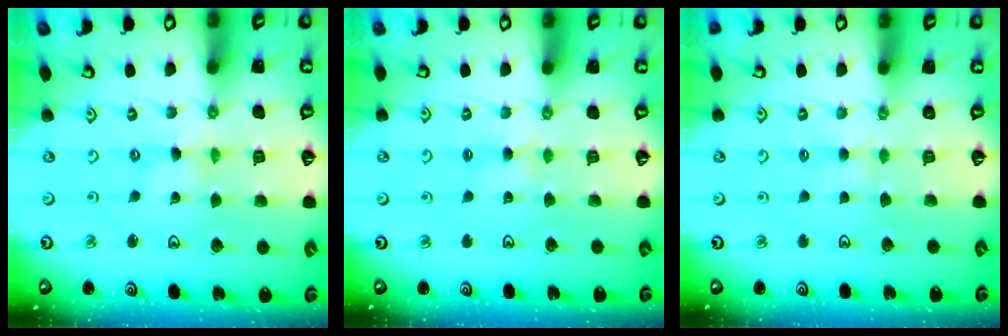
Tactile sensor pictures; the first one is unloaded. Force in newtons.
{"total": 3.1, "press": 3.1, "slide": 0.4}
{"total": 2.2, "press": 2.2, "slide": 0.5}